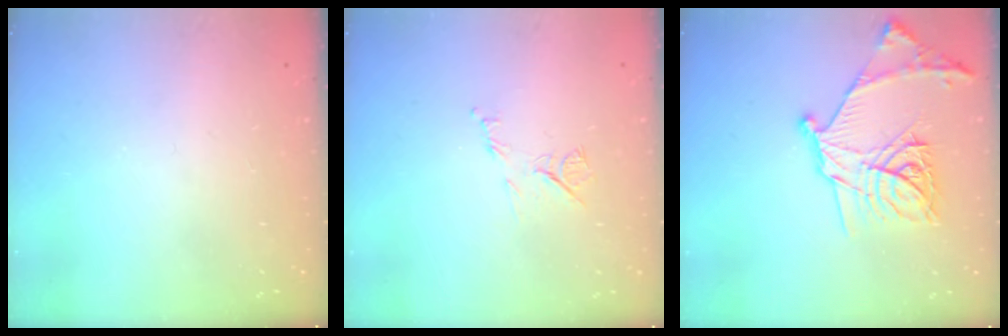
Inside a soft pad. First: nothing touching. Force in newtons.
{"total": 6.6, "press": 6.5, "slide": 0.9}
{"total": 21.1, "press": 21.0, "slide": 1.2}